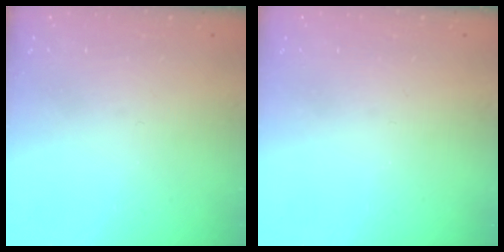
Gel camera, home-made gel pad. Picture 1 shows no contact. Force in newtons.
{"total": 0.0}